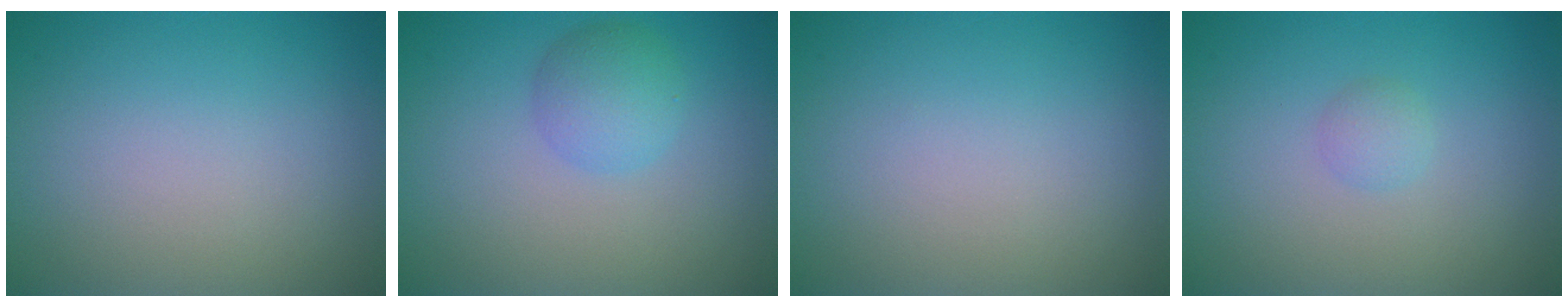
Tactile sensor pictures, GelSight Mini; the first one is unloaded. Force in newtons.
{"total": 2.8, "press": 2.8, "slide": 0.1}
{"total": 0.0}
{"total": 1.0, "press": 1.0, "slide": 0.1}